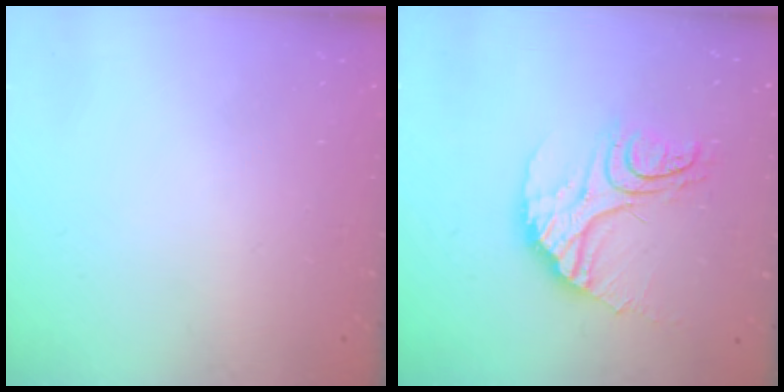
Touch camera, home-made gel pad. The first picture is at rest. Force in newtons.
{"total": 16.3, "press": 16.2, "slide": 1.9}